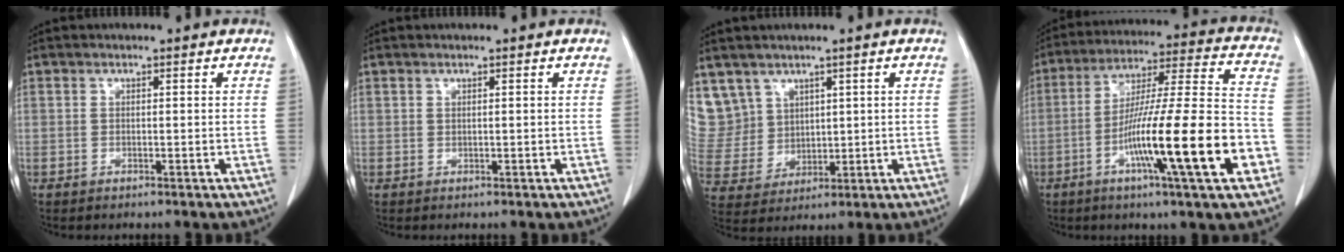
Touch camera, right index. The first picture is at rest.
{"total": 0.0}
{"total": 10.9, "force": [5.8, 9.1, 1.1], "torque": [-0.046, 0.040, 0.145]}
{"total": 20.3, "force": [-7.2, 0.2, 19.0], "torque": [-0.305, -0.014, -0.123]}